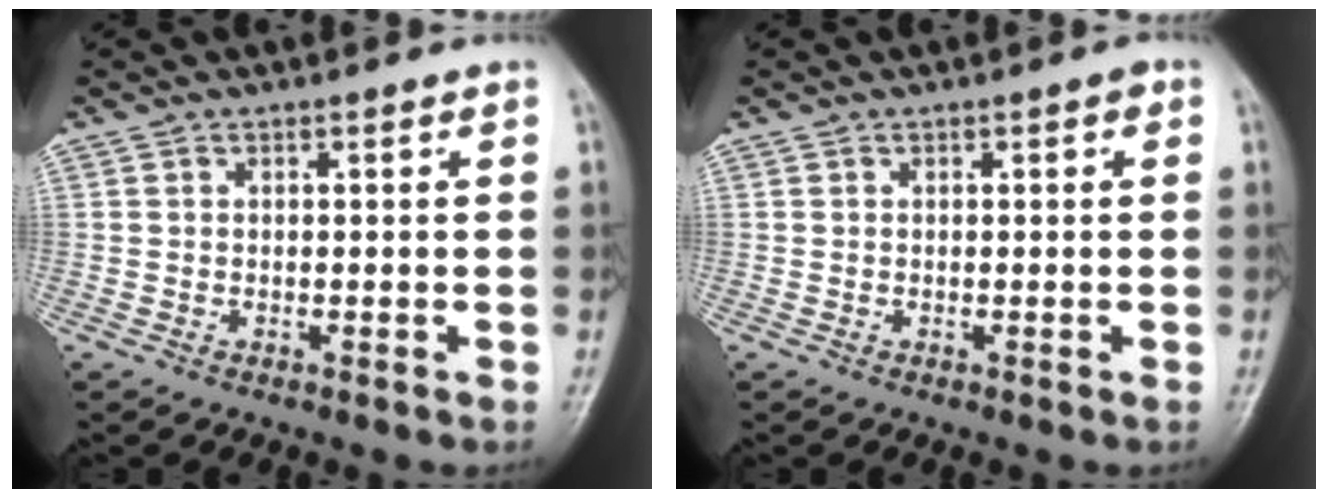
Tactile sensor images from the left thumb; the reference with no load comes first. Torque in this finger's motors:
{"motor_torque": [0.58, -0.08, 0.13, -0.31, 0.00]}